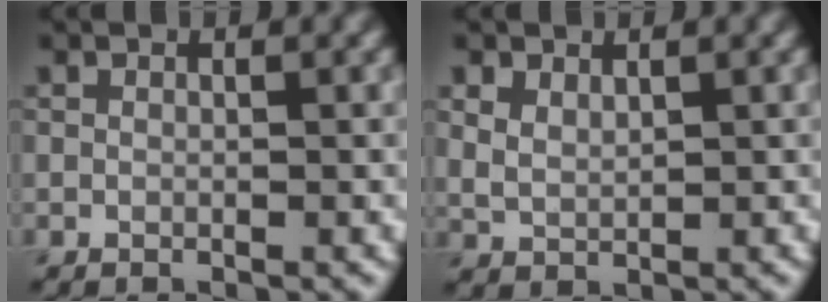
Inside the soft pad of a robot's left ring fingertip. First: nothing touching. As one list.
[{"total": 1.9, "force": [1.2, 1.1, 0.9], "torque": [-0.026, -0.002, 0.028]}]